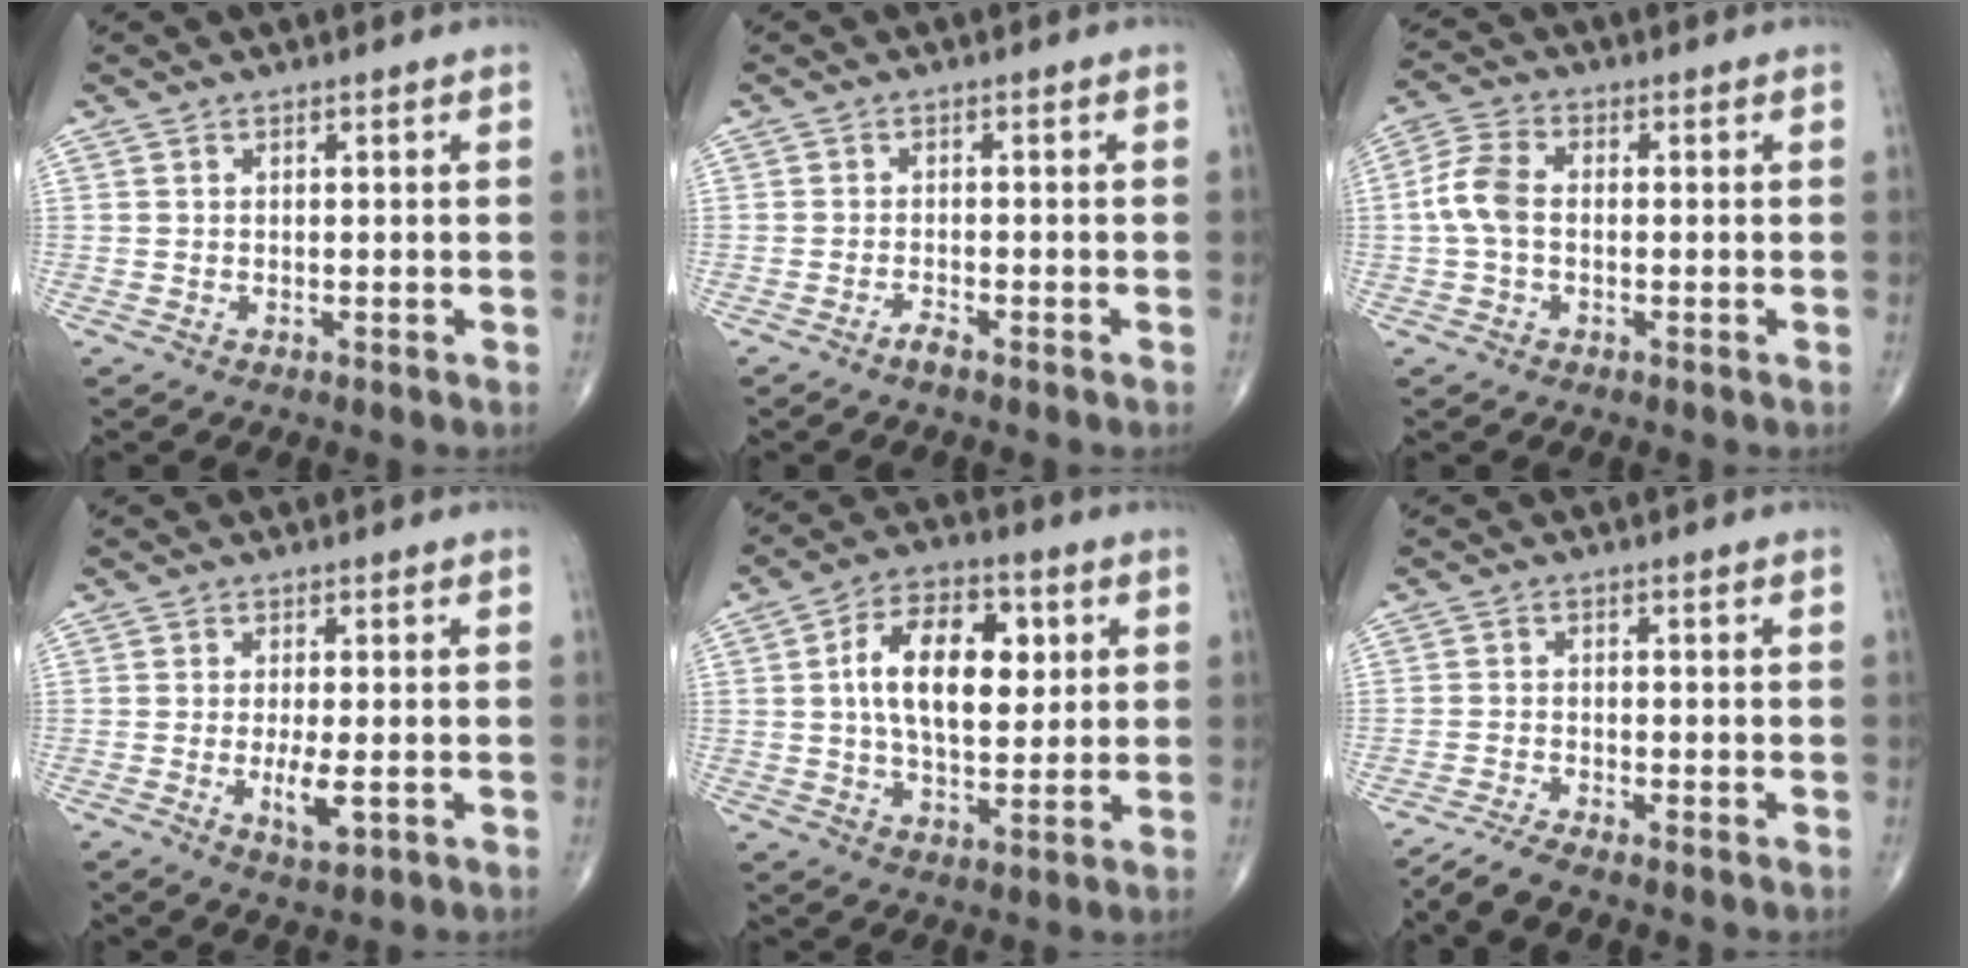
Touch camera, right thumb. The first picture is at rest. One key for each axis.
{"total": 1.5, "fx": -1.3, "fy": 0.2, "fz": 0.8, "tx": -0.019, "ty": 0.006, "tz": -0.024}
{"total": 6.4, "fx": -0.4, "fy": 4.0, "fz": 5.0, "tx": -0.112, "ty": 0.017, "tz": -0.016}
{"total": 4.4, "fx": -1.0, "fy": 1.3, "fz": 4.1, "tx": -0.076, "ty": -0.010, "tz": -0.015}
{"total": 14.6, "fx": 2.6, "fy": 8.2, "fz": 11.9, "tx": -0.173, "ty": 0.005, "tz": 0.038}
{"total": 3.5, "fx": -3.1, "fy": -0.1, "fz": 1.6, "tx": -0.045, "ty": 0.001, "tz": -0.067}